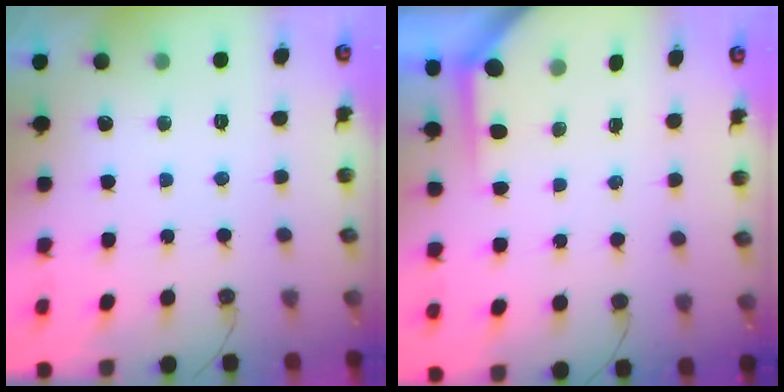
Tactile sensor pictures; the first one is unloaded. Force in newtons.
{"total": 3.5, "press": 3.5, "slide": 0.3}